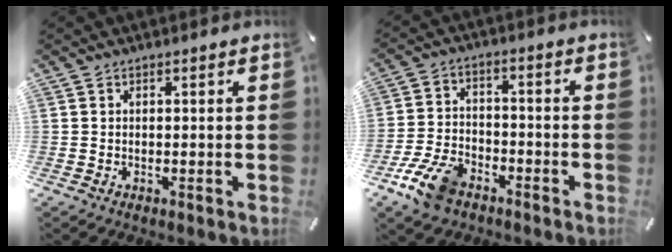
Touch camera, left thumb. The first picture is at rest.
{"total": 10.7, "force": [-6.5, 6.1, 5.9], "torque": [-0.122, 0.037, -0.119]}